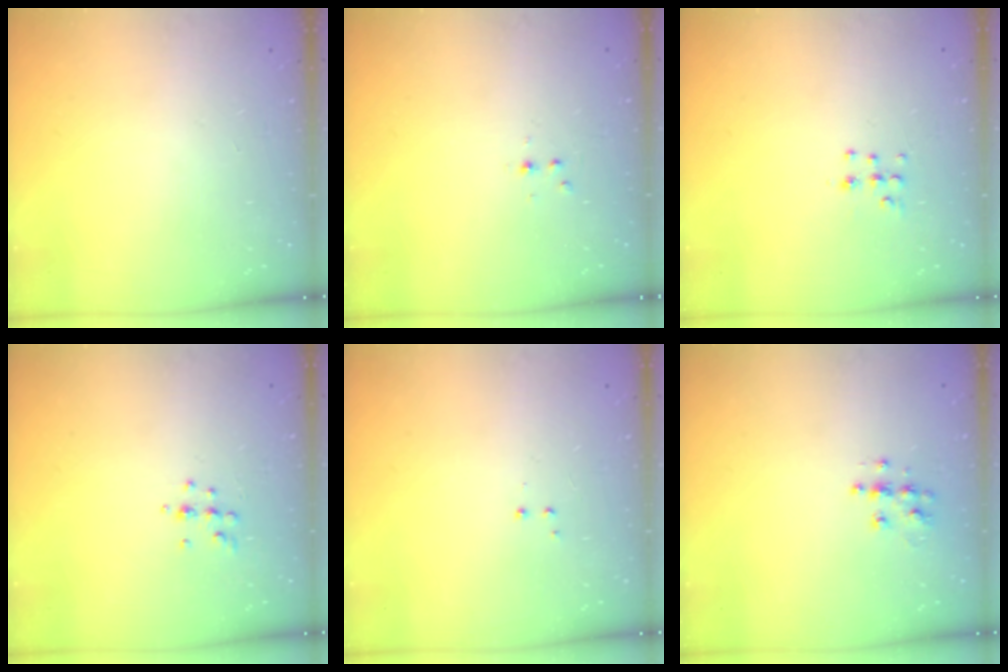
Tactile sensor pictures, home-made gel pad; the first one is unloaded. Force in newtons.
{"total": 2.7, "press": 2.3, "slide": 1.4}
{"total": 7.6, "press": 7.5, "slide": 1.2}
{"total": 5.6, "press": 5.6, "slide": 0.9}
{"total": 3.0, "press": 2.9, "slide": 0.7}
{"total": 7.0, "press": 7.0, "slide": 0.3}